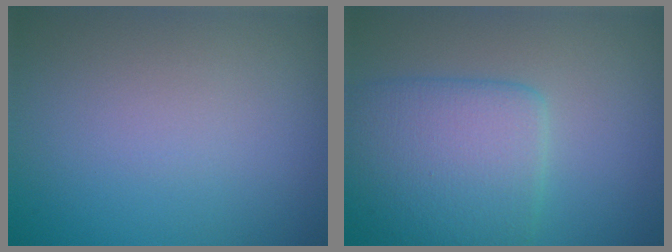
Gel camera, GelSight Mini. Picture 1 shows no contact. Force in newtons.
{"total": 5.7, "press": 5.7, "slide": 0.2}